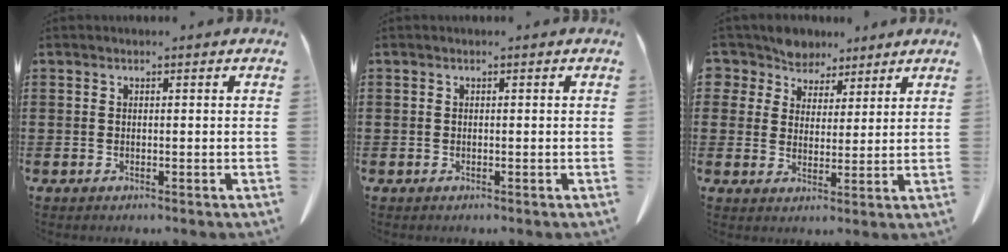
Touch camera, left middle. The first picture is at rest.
{"total": 0.0}
{"total": 5.8, "force": [5.1, 2.7, -0.3], "torque": [-0.028, -0.021, 0.096]}